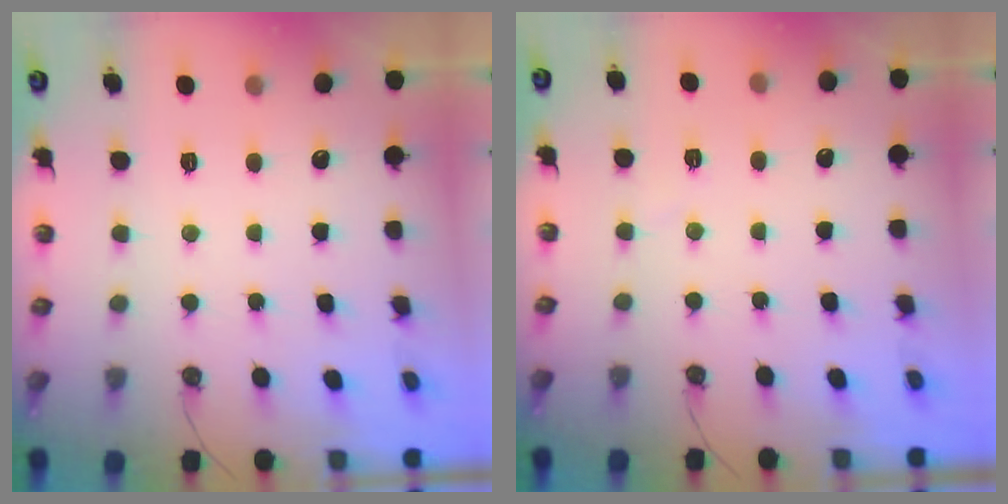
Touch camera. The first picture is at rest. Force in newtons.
{"total": 2.3, "press": 1.7, "slide": 1.6}